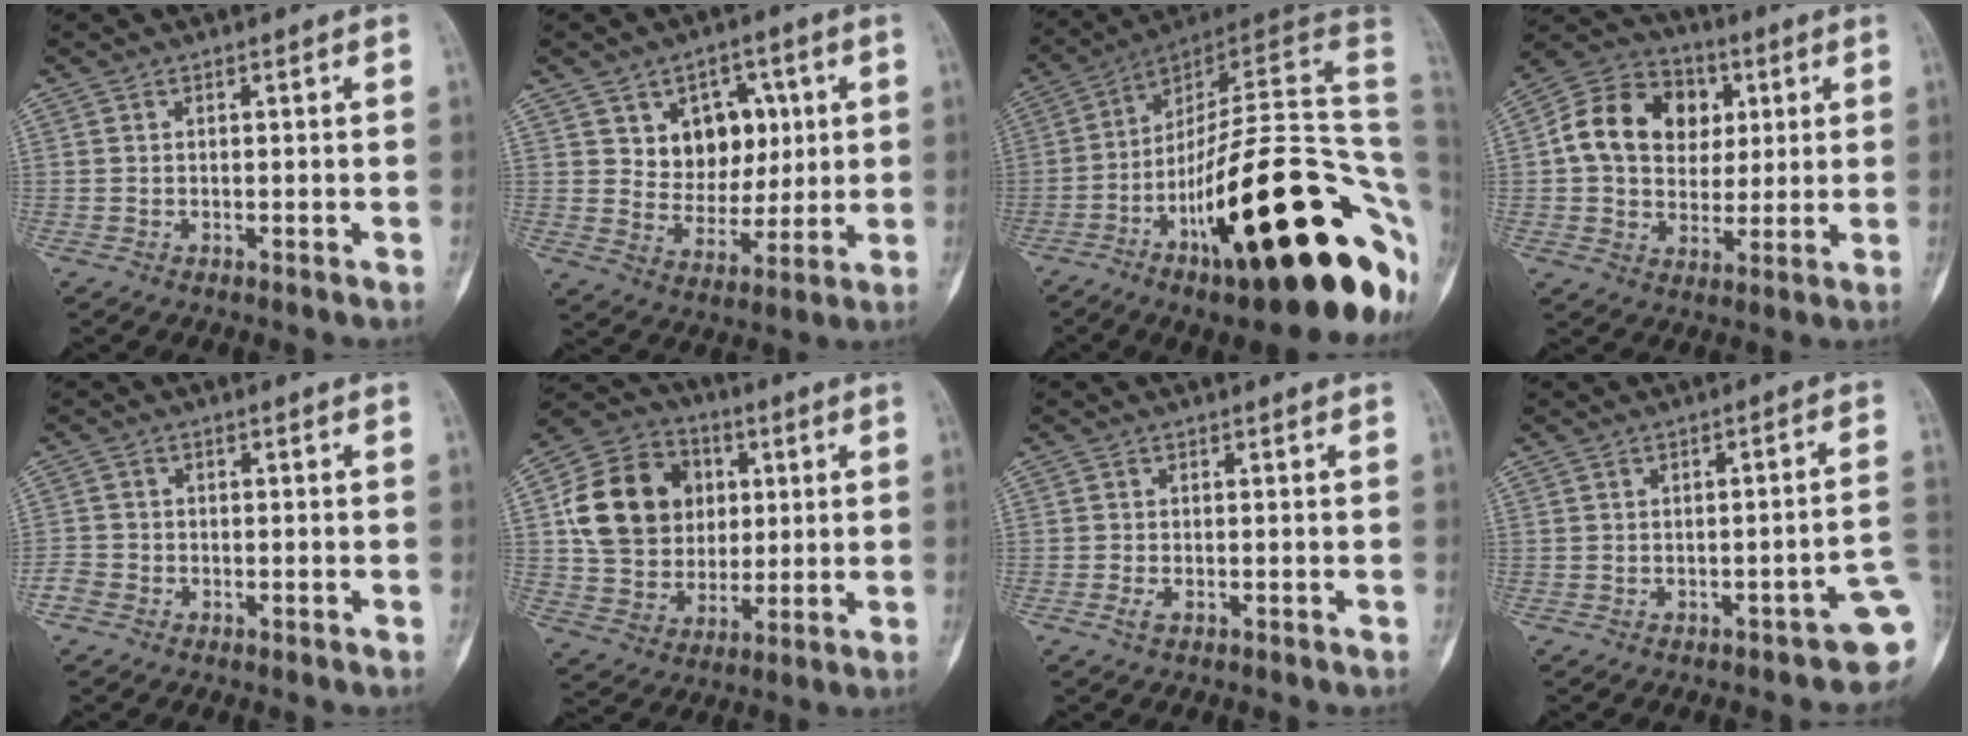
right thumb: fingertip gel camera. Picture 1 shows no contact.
{"total": 11.2, "force": [3.6, 8.6, 6.2], "torque": [-0.042, -0.017, 0.065]}
{"total": 32.5, "force": [-9.4, 8.7, 29.8], "torque": [-0.348, 0.066, -0.140]}
{"total": 15.9, "force": [3.0, 12.6, 9.2], "torque": [-0.133, 0.012, 0.047]}
{"total": 2.5, "force": [-1.7, 1.8, 0.7], "torque": [-0.013, 0.012, -0.036]}
{"total": 18.2, "force": [3.5, 15.2, 9.4], "torque": [-0.146, 0.010, 0.067]}
{"total": 1.5, "force": [-0.8, 0.7, 1.1], "torque": [-0.028, 0.001, -0.015]}
{"total": 6.9, "force": [-3.0, 2.3, 5.8], "torque": [-0.055, 0.029, -0.034]}